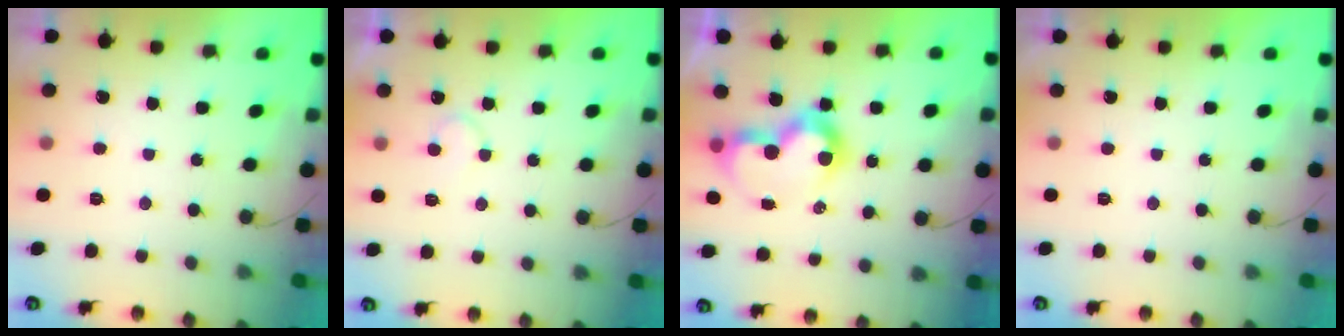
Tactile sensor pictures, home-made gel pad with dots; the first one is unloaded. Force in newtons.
{"total": 4.3, "press": 4.3, "slide": 0.4}
{"total": 10.0, "press": 10.0, "slide": 1.1}
{"total": 1.9, "press": 1.9, "slide": 0.1}